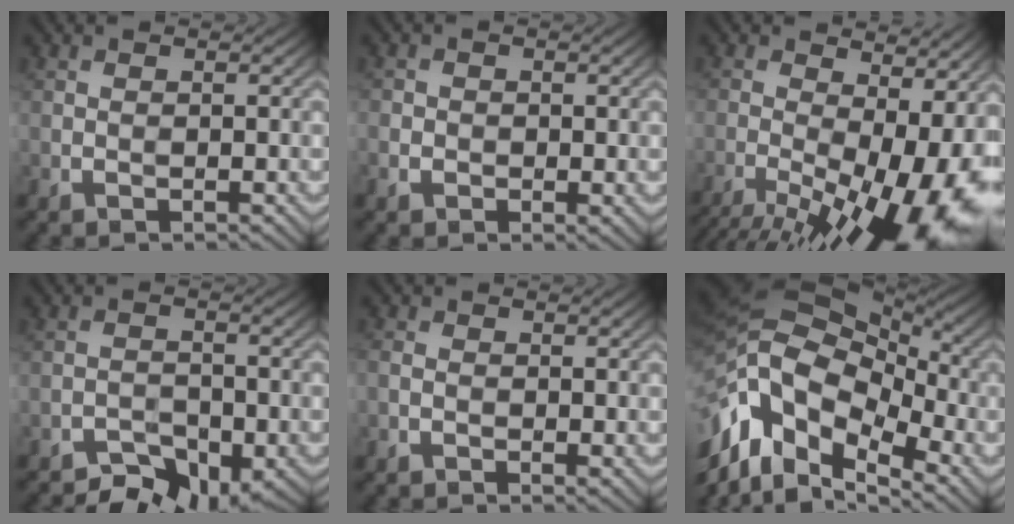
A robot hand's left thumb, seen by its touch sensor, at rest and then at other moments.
{"total": 1.9, "force": [-0.5, 1.6, 0.9], "torque": [-0.014, -0.006, -0.007]}
{"total": 17.2, "force": [-5.8, 7.4, 14.3], "torque": [-0.186, 0.002, -0.068]}
{"total": 5.0, "force": [-4.2, 1.7, 2.2], "torque": [-0.022, 0.005, -0.069]}
{"total": 1.8, "force": [-0.5, 1.1, 1.3], "torque": [-0.029, -0.002, -0.010]}
{"total": 16.5, "force": [-6.2, 10.2, 11.4], "torque": [-0.256, -0.014, -0.105]}